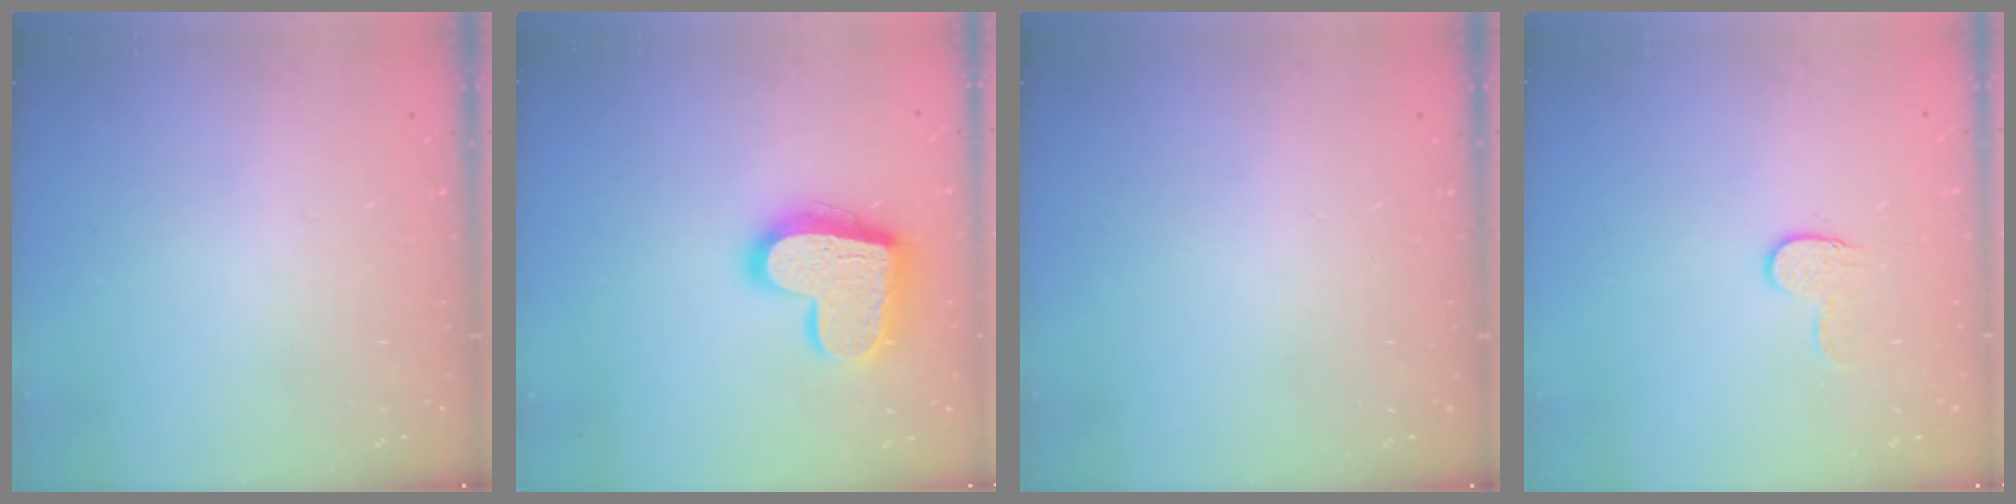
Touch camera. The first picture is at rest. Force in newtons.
{"total": 18.0, "press": 17.9, "slide": 1.6}
{"total": 0.0}
{"total": 6.2, "press": 6.2, "slide": 0.4}